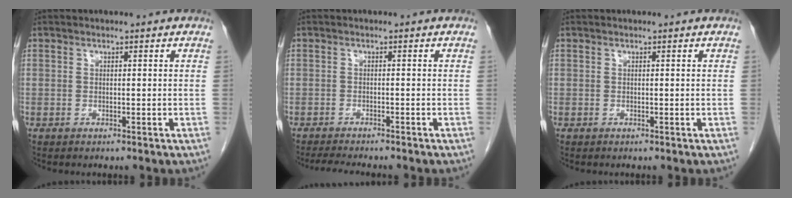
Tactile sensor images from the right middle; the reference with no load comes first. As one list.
[{"total": 6.1, "force": [-5.4, 0.8, 2.7], "torque": [-0.039, -0.012, -0.080]}, {"total": 0.0}]